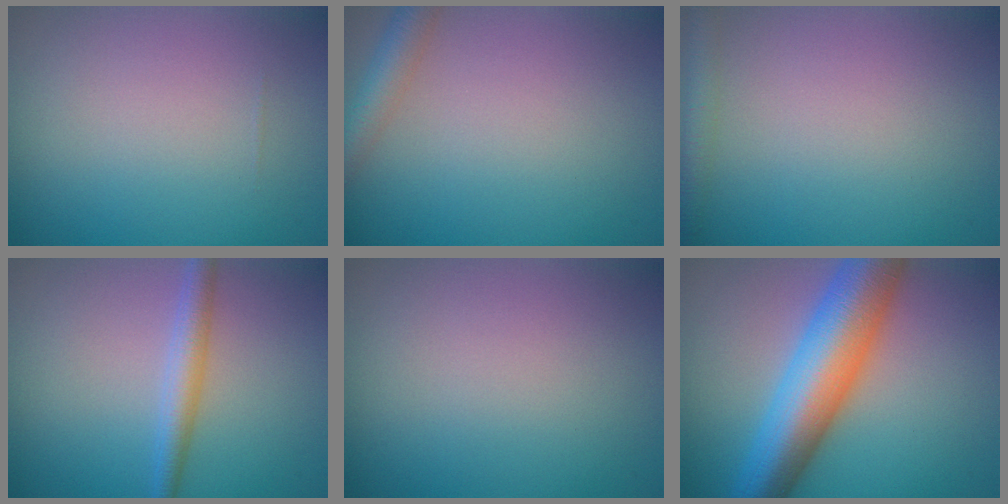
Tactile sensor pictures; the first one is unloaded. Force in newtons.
{"total": 3.0, "press": 3.0, "slide": 0.1}
{"total": 1.8, "press": 1.8, "slide": 0.1}
{"total": 2.5, "press": 2.5, "slide": 0.1}
{"total": 0.0}
{"total": 10.1, "press": 10.1, "slide": 0.1}